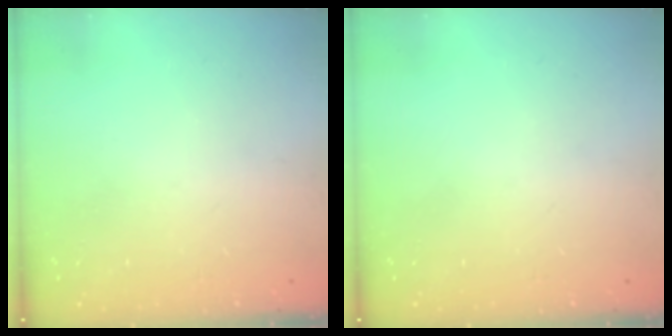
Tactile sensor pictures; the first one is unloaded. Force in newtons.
{"total": 0.0}